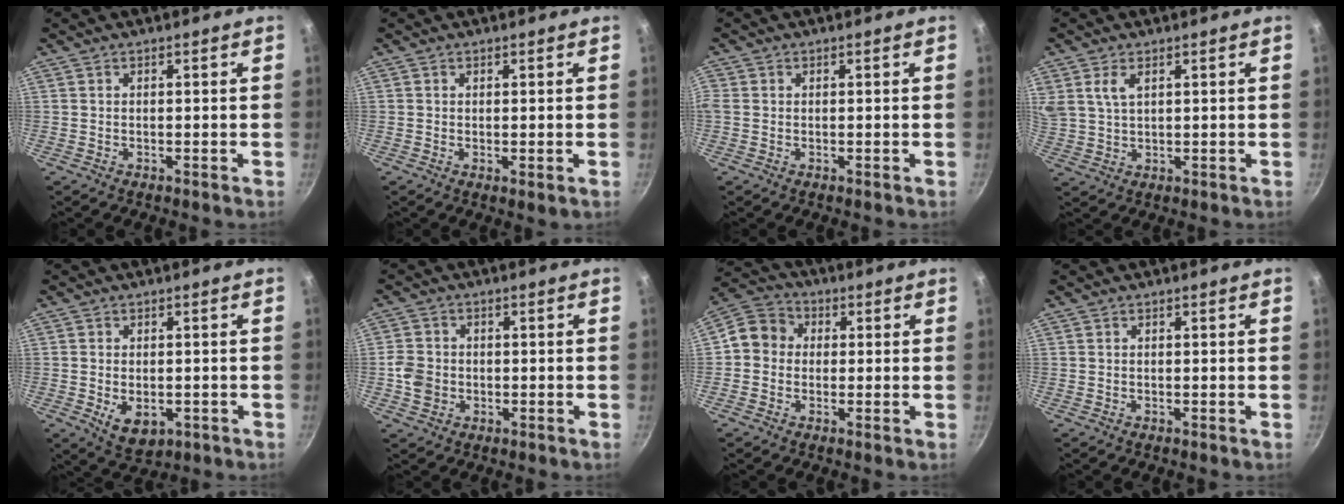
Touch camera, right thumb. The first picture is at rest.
{"total": 1.3, "force": [-0.1, 0.2, 1.3], "torque": [-0.026, -0.008, 0.004]}
{"total": 2.2, "force": [0.1, 1.8, 1.2], "torque": [-0.041, 0.007, 0.004]}
{"total": 5.0, "force": [2.2, 2.8, 3.5], "torque": [-0.077, -0.002, 0.051]}
{"total": 5.9, "force": [-1.7, 3.6, 4.3], "torque": [-0.060, 0.000, -0.012]}
{"total": 4.7, "force": [-0.8, 4.0, 2.3], "torque": [-0.033, 0.009, -0.015]}
{"total": 7.6, "force": [0.2, 6.8, 3.4], "torque": [-0.044, 0.025, -0.012]}
{"total": 0.0}